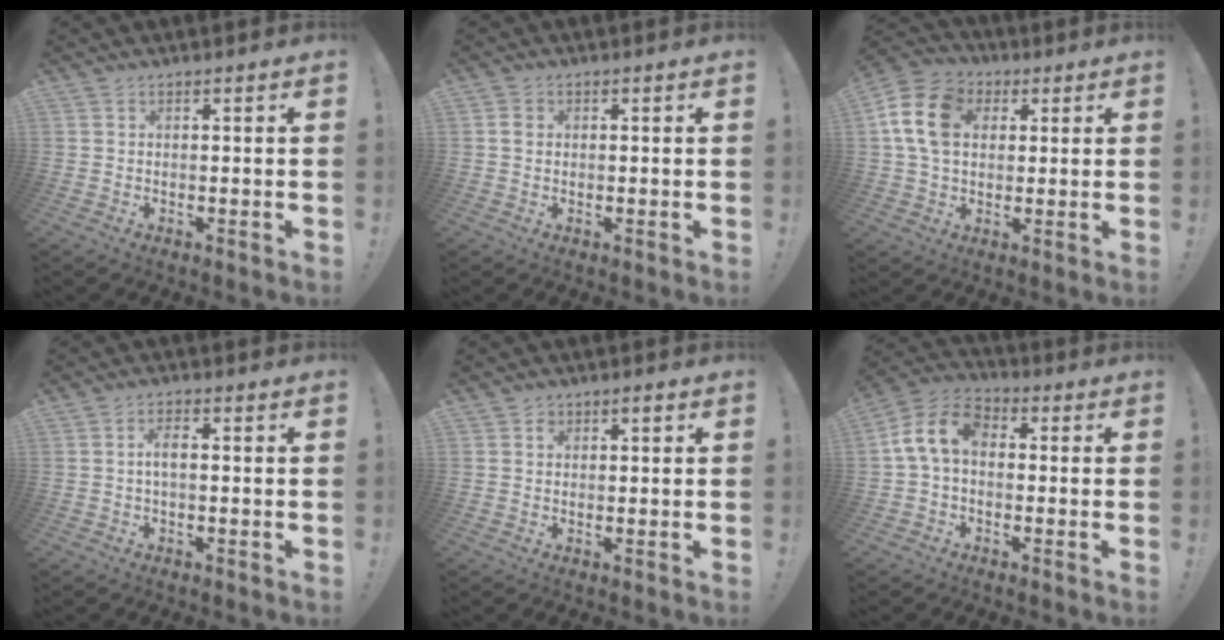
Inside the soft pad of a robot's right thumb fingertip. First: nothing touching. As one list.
[{"total": 1.8, "force": [0.2, 1.5, 0.9], "torque": [-0.009, 0.003, 0.001]}, {"total": 15.1, "force": [3.7, 11.2, 9.5], "torque": [-0.175, 0.004, 0.071]}, {"total": 3.5, "force": [-0.1, 1.2, 3.3], "torque": [-0.076, 0.009, -0.004]}, {"total": 1.3, "force": [0.3, 1.1, 0.7], "torque": [-0.009, 0.003, 0.003]}, {"total": 11.0, "force": [1.1, 7.1, 8.3], "torque": [-0.167, 0.017, 0.022]}]